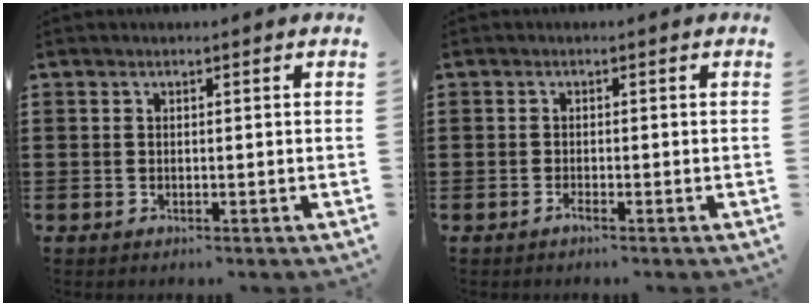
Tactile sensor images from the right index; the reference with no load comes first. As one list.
[{"total": 1.1, "force": [-0.9, 0.0, 0.6], "torque": [-0.013, -0.007, -0.015]}]